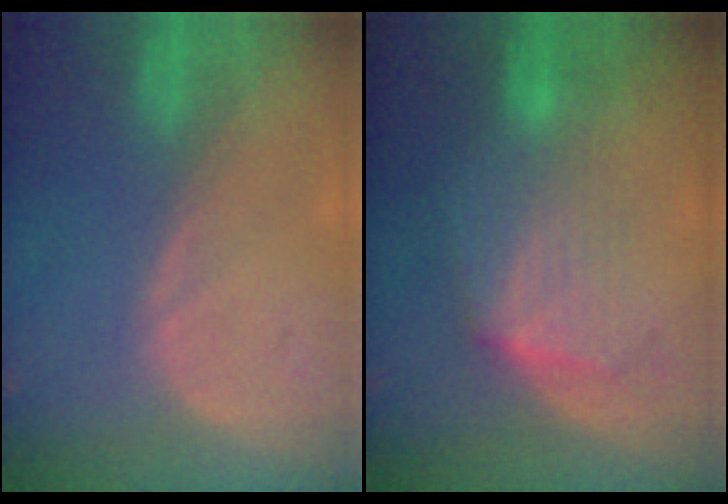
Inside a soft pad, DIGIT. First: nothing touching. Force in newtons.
{"total": 7.1, "press": 6.5, "slide": 2.9}